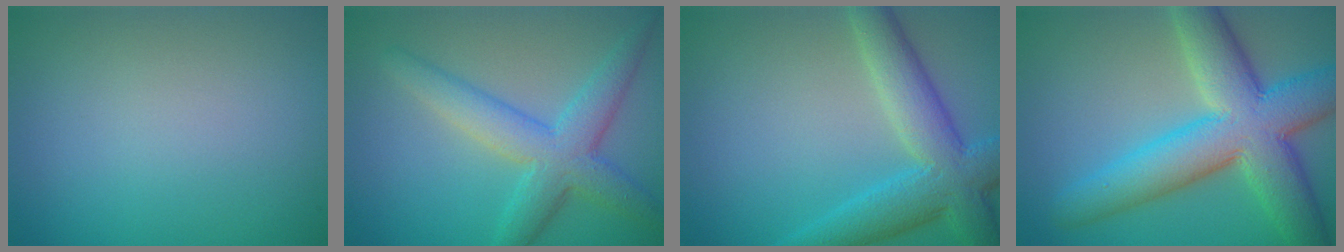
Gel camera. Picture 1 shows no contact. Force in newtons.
{"total": 5.1, "press": 5.1, "slide": 0.1}
{"total": 5.4, "press": 5.4, "slide": 0.4}
{"total": 10.0, "press": 10.0, "slide": 0.3}